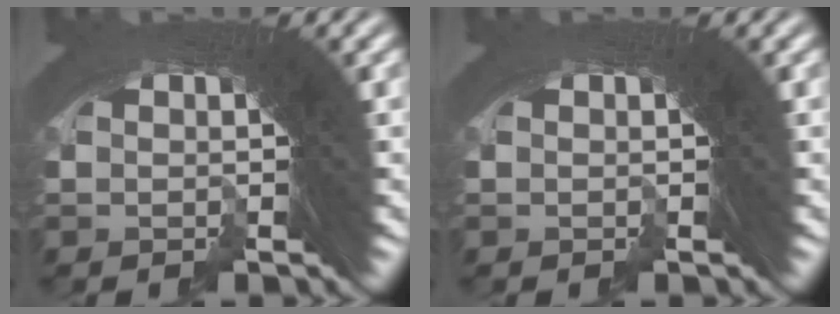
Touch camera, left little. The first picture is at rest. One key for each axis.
{"total": 0.0}